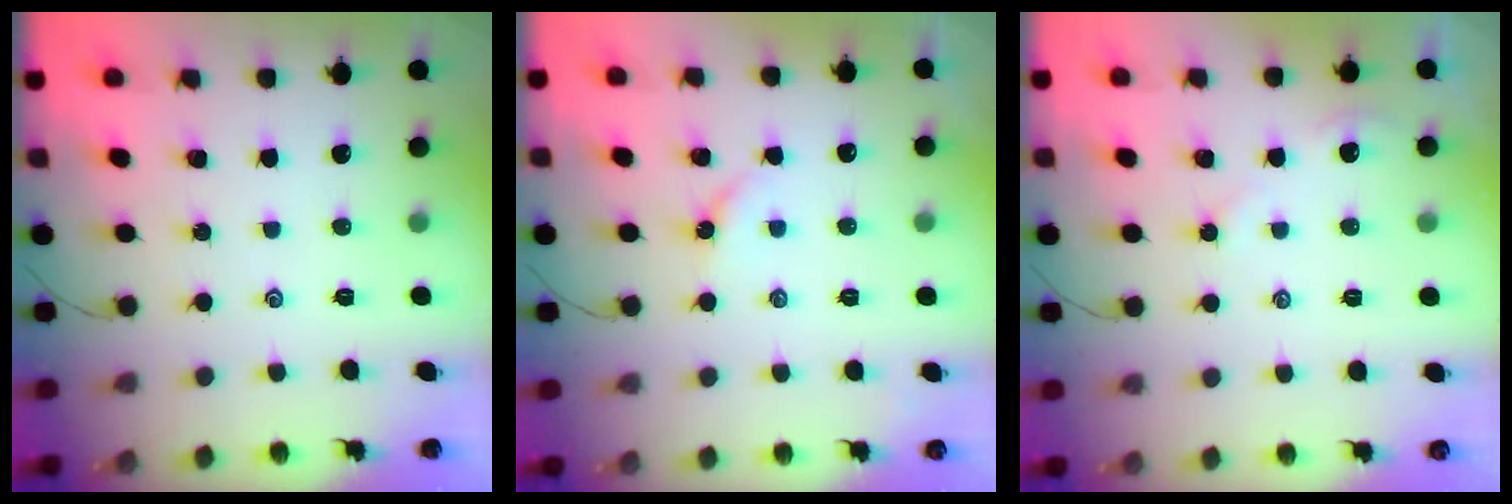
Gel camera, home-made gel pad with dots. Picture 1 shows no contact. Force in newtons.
{"total": 2.7, "press": 2.7, "slide": 0.5}
{"total": 2.8, "press": 2.8, "slide": 0.4}